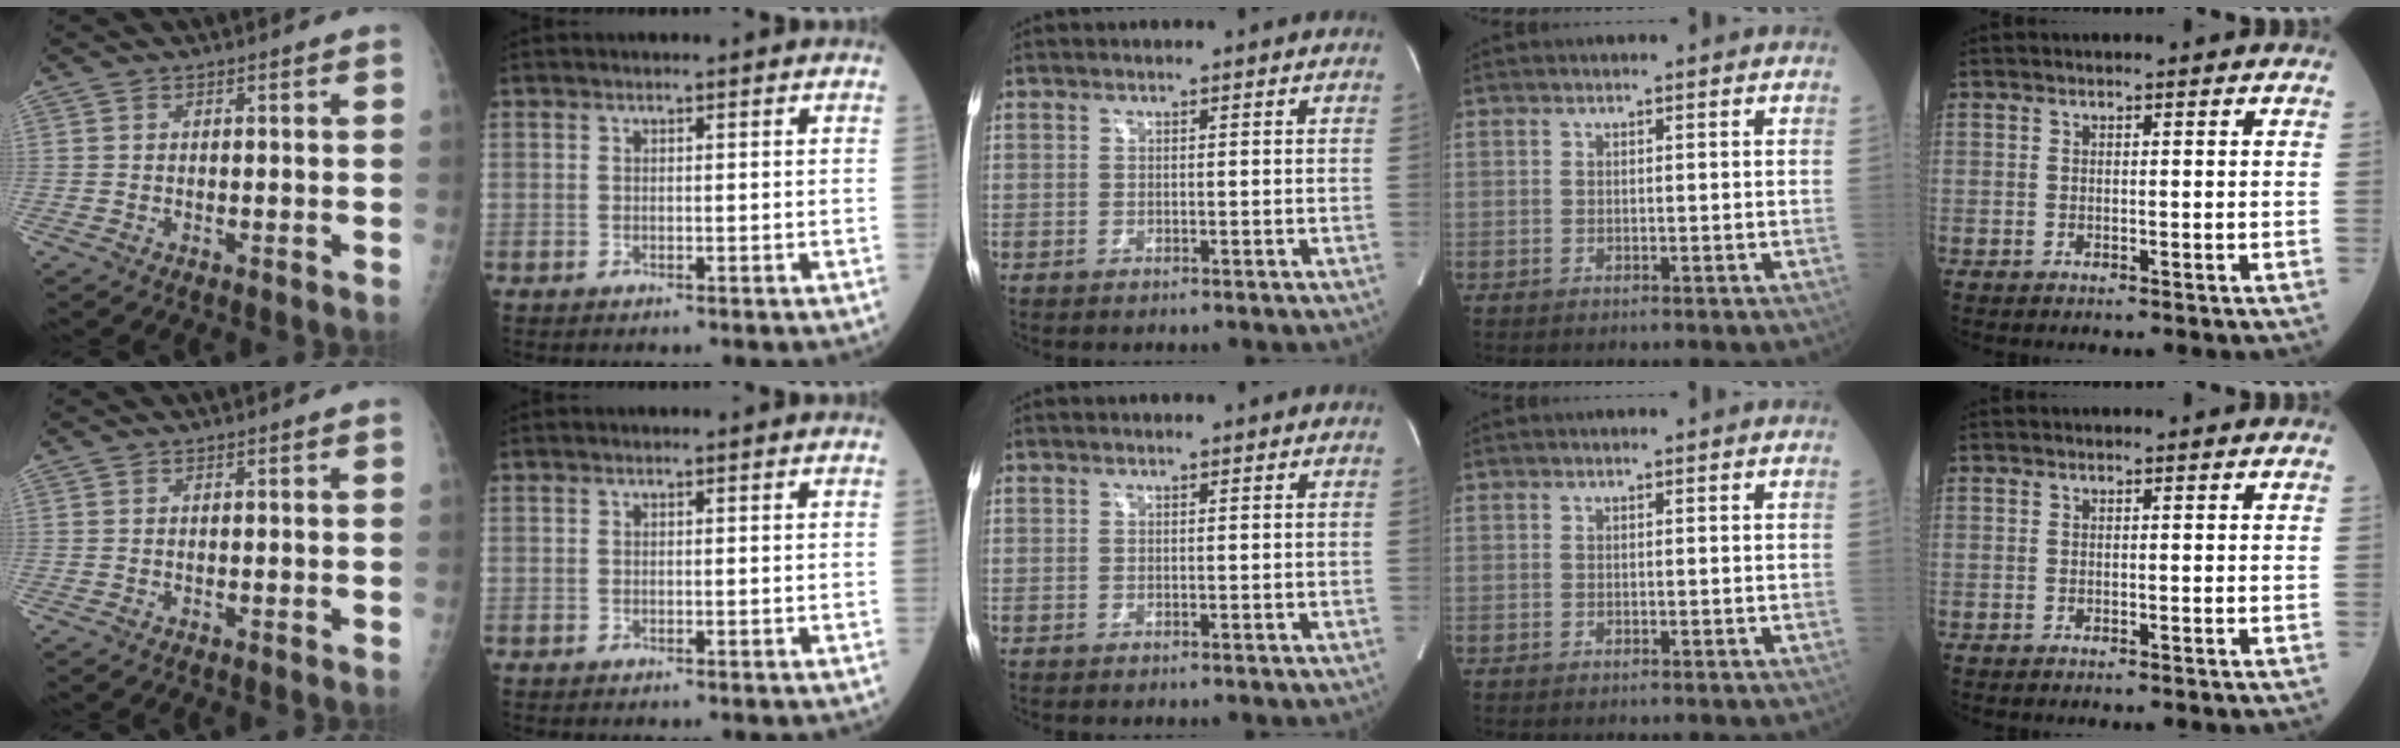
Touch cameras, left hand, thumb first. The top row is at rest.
{}